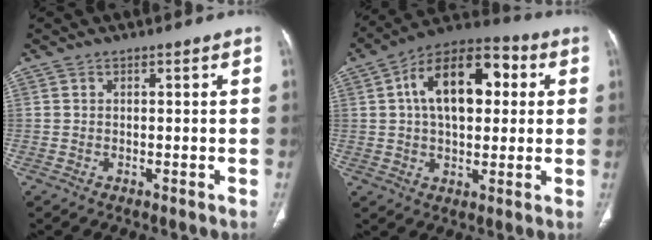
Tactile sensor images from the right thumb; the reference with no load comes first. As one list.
[{"total": 17.9, "force": [3.7, 10.2, 14.2], "torque": [-0.201, 0.026, 0.052]}]